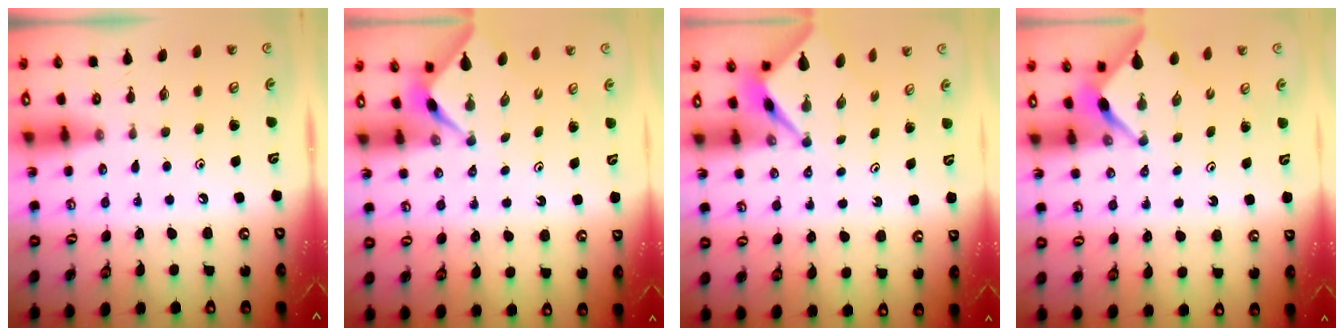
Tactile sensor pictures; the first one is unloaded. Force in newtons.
{"total": 2.3, "press": 2.2, "slide": 0.3}
{"total": 3.0, "press": 3.0, "slide": 0.1}
{"total": 2.6, "press": 2.6, "slide": 0.3}